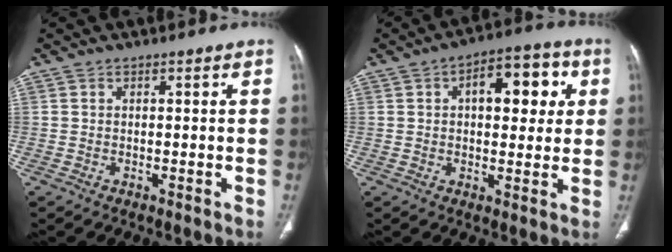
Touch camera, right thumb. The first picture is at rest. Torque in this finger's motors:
{"motor_torque": [0.28, 2.18, 1.07, -0.08, 0.05]}